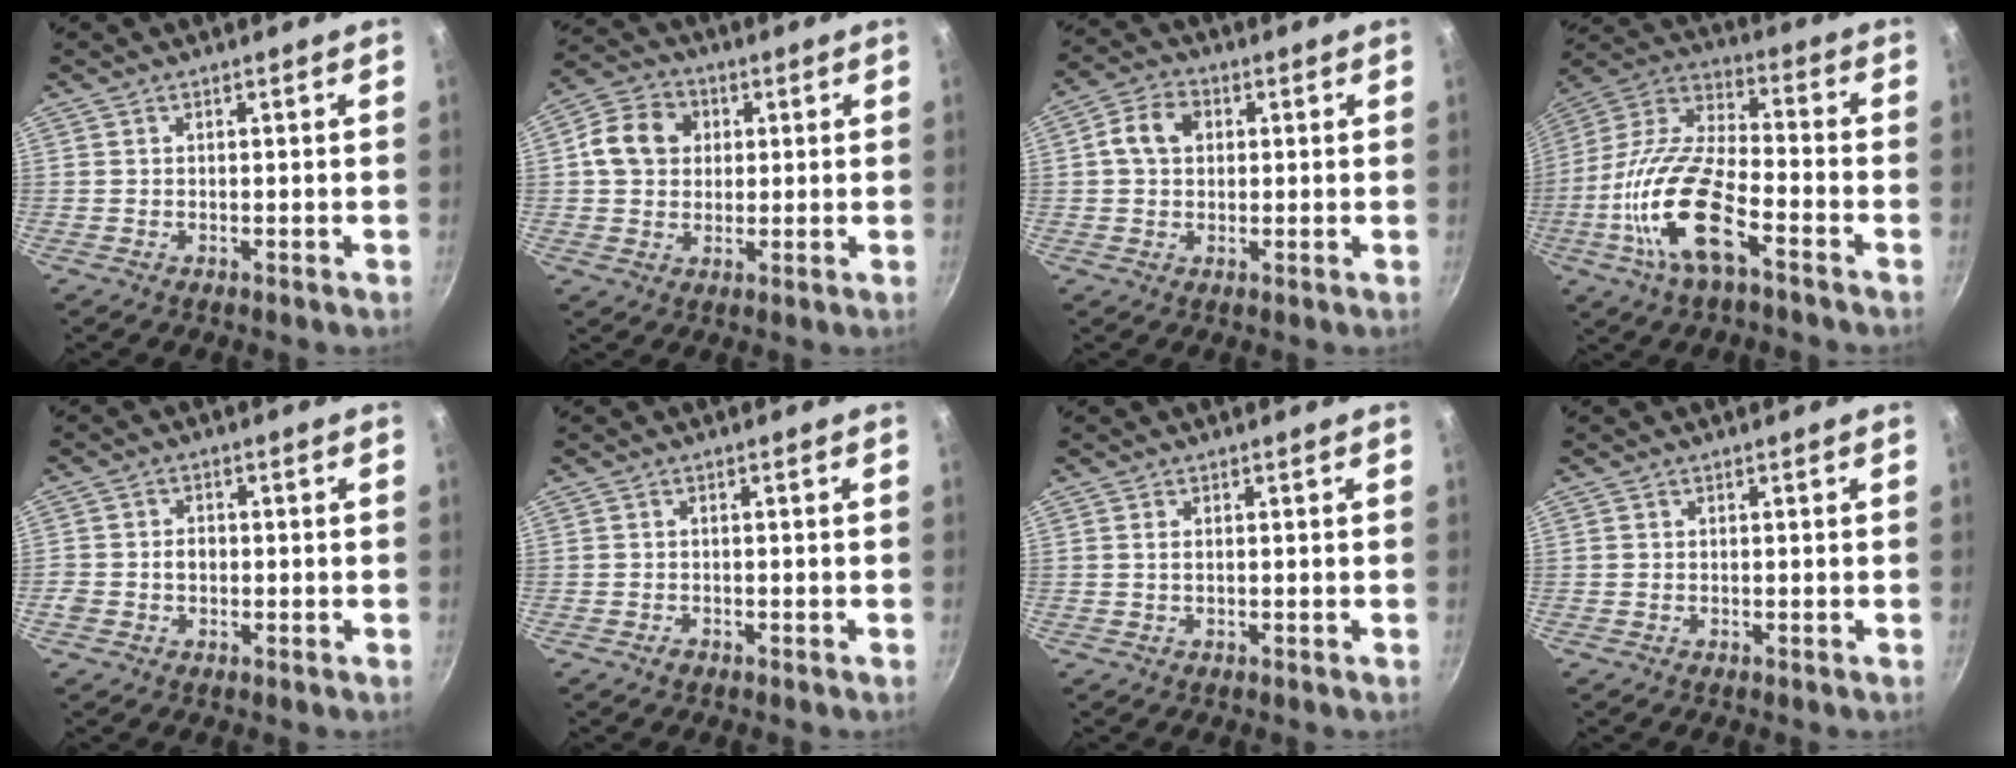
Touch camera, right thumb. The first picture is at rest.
{"total": 9.8, "force": [1.7, 8.1, 5.2], "torque": [-0.077, 0.011, 0.020]}
{"total": 6.7, "force": [1.3, 5.1, 4.3], "torque": [-0.070, 0.012, 0.017]}
{"total": 18.8, "force": [-7.3, 7.4, 15.8], "torque": [-0.326, 0.043, -0.135]}
{"total": 3.3, "force": [-0.4, 2.6, 1.9], "torque": [-0.024, 0.012, -0.006]}
{"total": 0.8, "force": [-0.6, 0.5, 0.3], "torque": [-0.005, 0.003, -0.011]}
{"total": 0.8, "force": [0.2, 0.3, 0.7], "torque": [-0.017, 0.003, 0.006]}
{"total": 0.0}